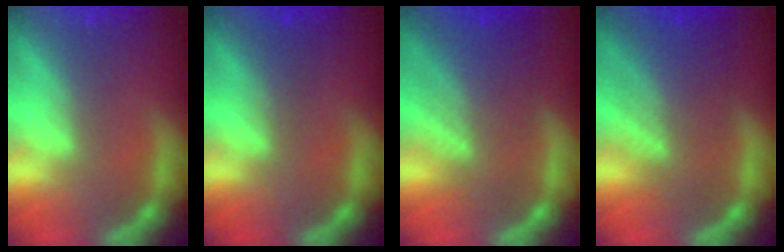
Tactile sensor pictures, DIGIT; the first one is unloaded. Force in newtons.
{"total": 1.5}
{"total": 7.5}
{"total": 7.5}